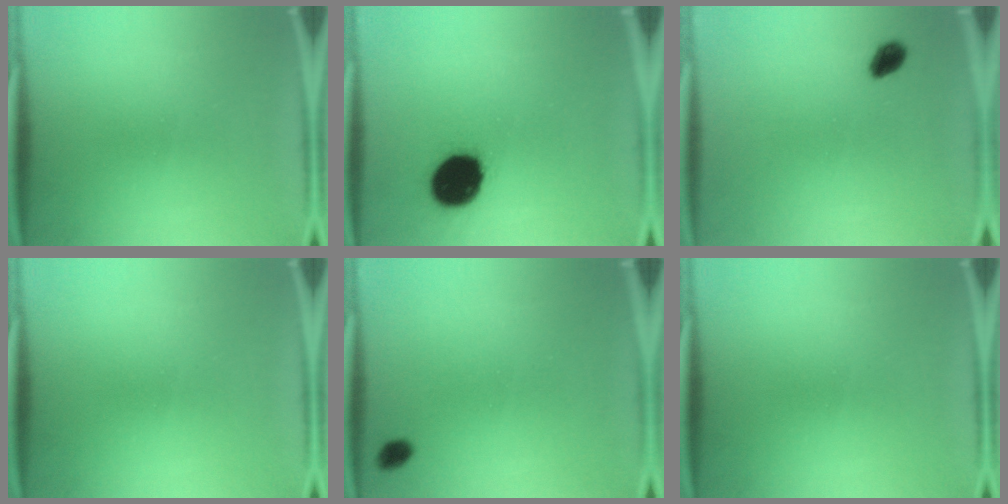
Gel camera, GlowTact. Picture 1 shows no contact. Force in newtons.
{"total": 15.8}
{"total": 2.8}
{"total": 0.0}
{"total": 2.0}
{"total": 0.0}